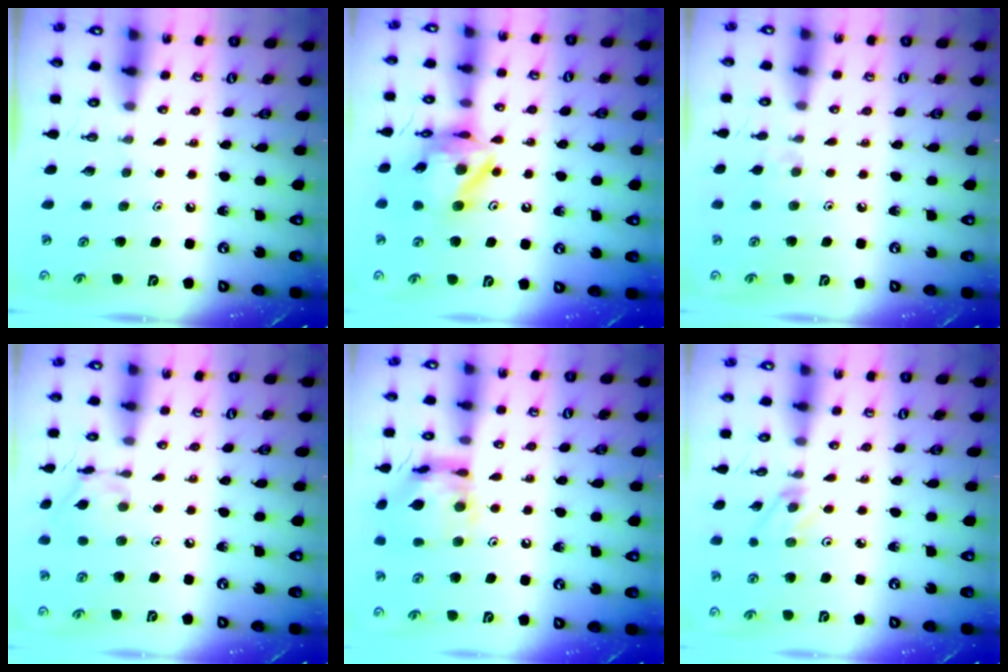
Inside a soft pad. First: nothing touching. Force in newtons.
{"total": 14.0, "press": 14.0, "slide": 1.5}
{"total": 2.4, "press": 2.4, "slide": 0.5}
{"total": 8.8, "press": 8.8, "slide": 0.5}
{"total": 14.9, "press": 14.9, "slide": 1.3}
{"total": 3.1, "press": 3.1, "slide": 0.4}